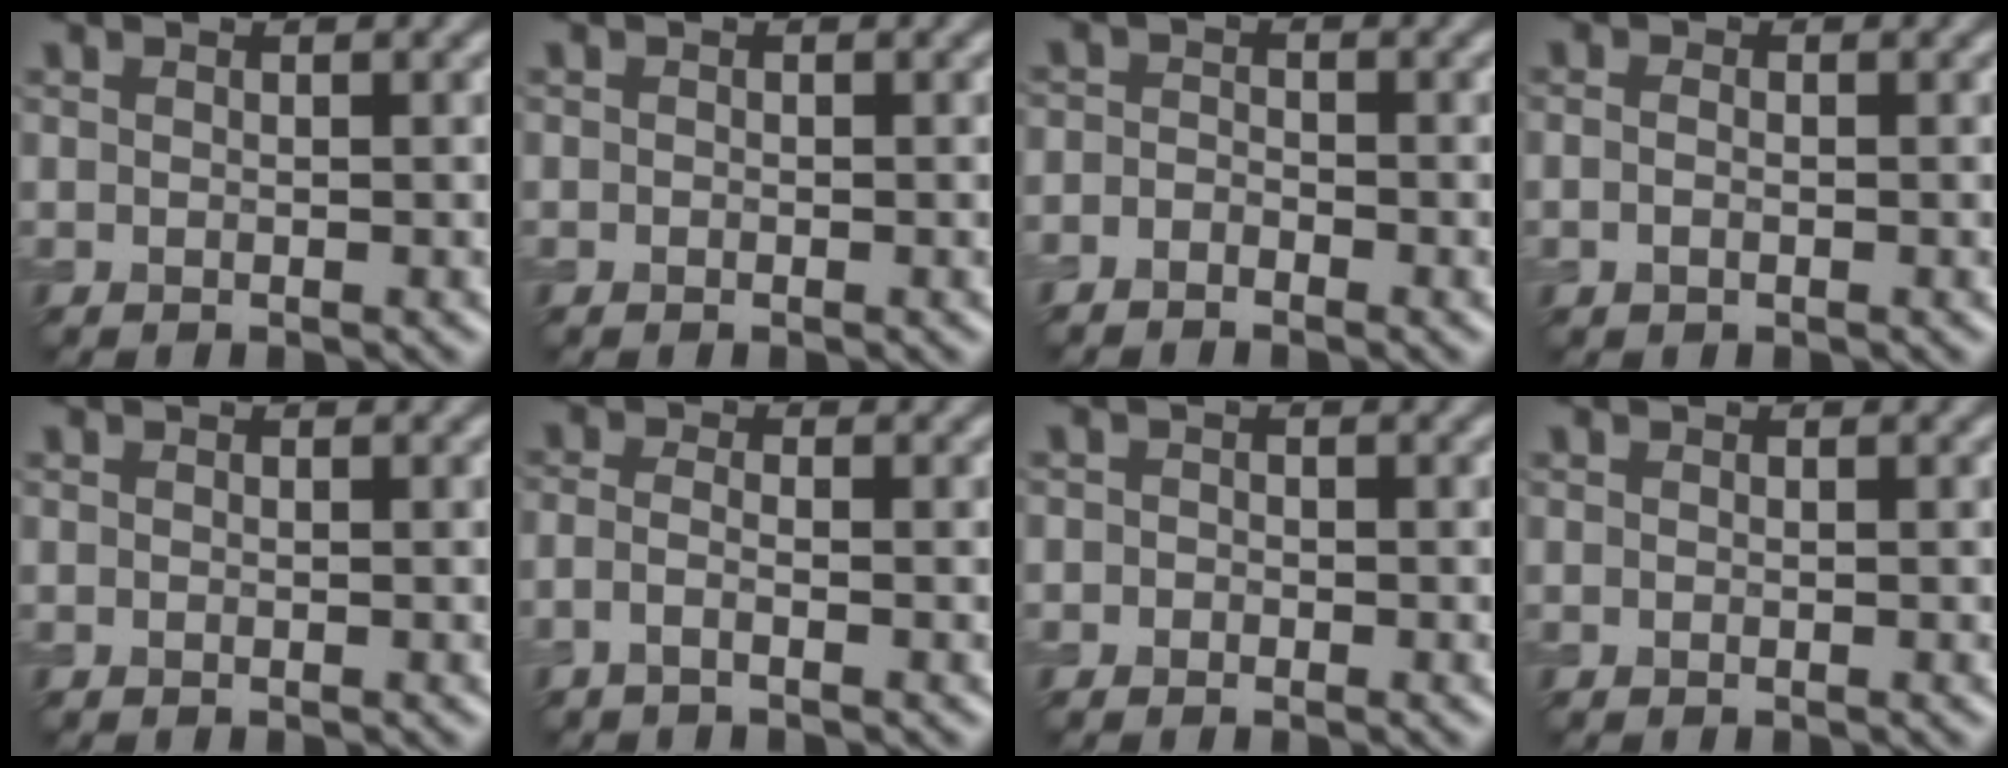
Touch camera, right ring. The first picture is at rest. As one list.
[{"total": 0.0}, {"total": 1.5, "force": [-1.2, 0.9, 0.4], "torque": [0.001, 0.004, -0.030]}, {"total": 1.1, "force": [-0.2, 0.7, 0.8], "torque": [-0.018, -0.001, -0.007]}, {"total": 0.0}, {"total": 1.5, "force": [-0.9, 0.4, 1.1], "torque": [-0.025, -0.003, -0.024]}, {"total": 1.0, "force": [-0.2, 0.9, 0.3], "torque": [0.006, -0.003, -0.014]}, {"total": 0.0}]